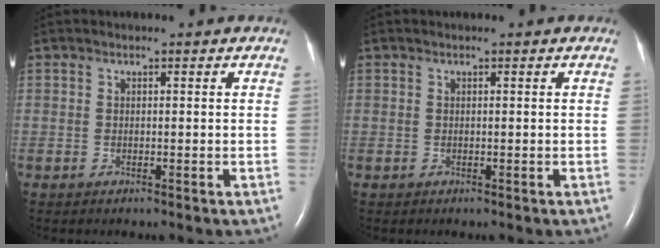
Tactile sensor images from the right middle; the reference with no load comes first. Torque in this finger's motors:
{"motor_torque": [0.00, 0.00, 0.00, 0.00]}